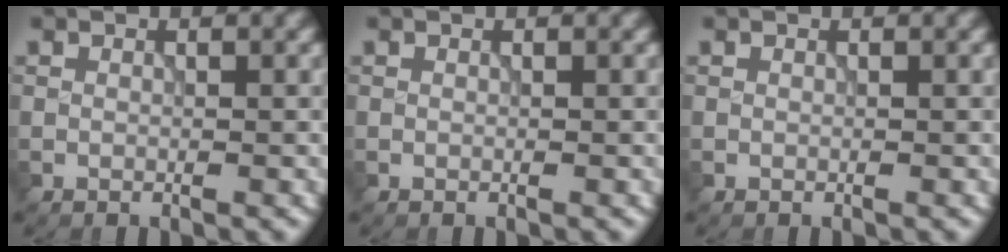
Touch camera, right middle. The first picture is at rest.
{"total": 0.0}
{"total": 0.0}